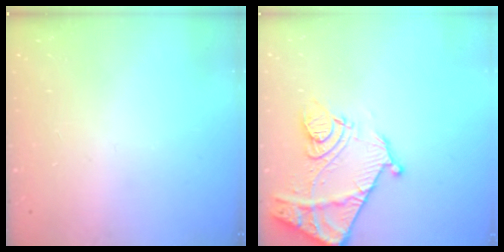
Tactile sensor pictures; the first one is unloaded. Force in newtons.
{"total": 14.3, "press": 14.3, "slide": 1.4}